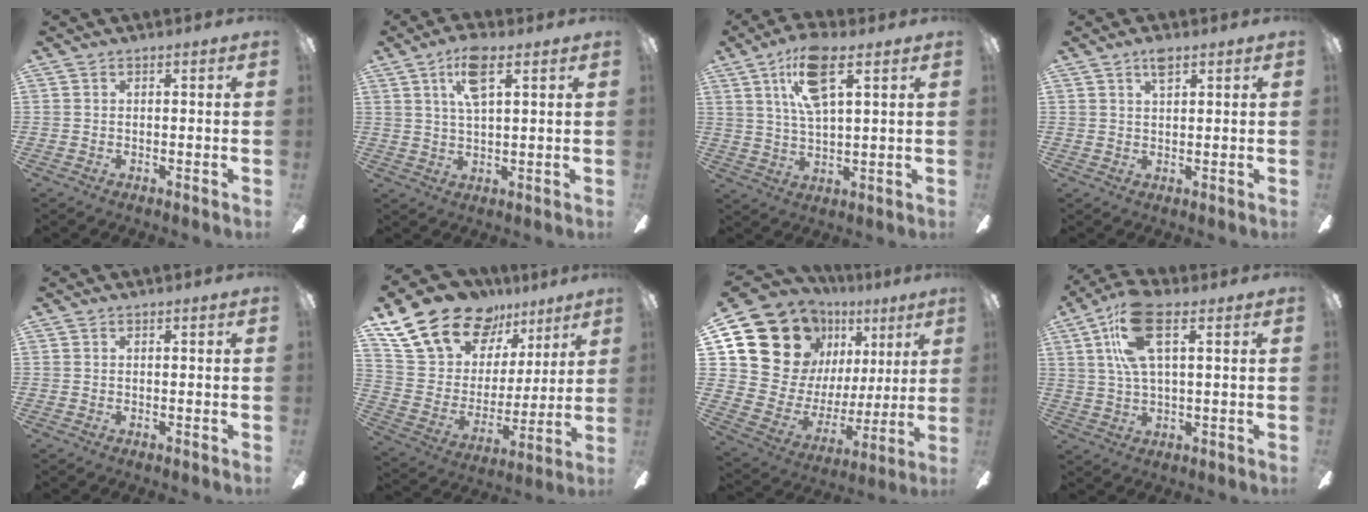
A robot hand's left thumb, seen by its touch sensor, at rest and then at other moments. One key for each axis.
{"total": 7.9, "fx": 4.1, "fy": 2.6, "fz": 6.3, "tx": -0.117, "ty": 0.001, "tz": 0.068}
{"total": 11.7, "fx": 6.1, "fy": 4.0, "fz": 9.1, "tx": -0.162, "ty": -0.002, "tz": 0.105}
{"total": 3.1, "fx": 2.0, "fy": 1.1, "fz": 2.0, "tx": -0.038, "ty": 0.001, "tz": 0.034}
{"total": 0.0}
{"total": 22.0, "fx": 15.0, "fy": 13.1, "fz": 9.3, "tx": -0.172, "ty": -0.088, "tz": 0.288}
{"total": 20.0, "fx": 11.2, "fy": 14.5, "fz": 8.1, "tx": -0.160, "ty": -0.072, "tz": 0.231}
{"total": 14.2, "fx": 5.6, "fy": 5.9, "fz": 11.6, "tx": -0.215, "ty": 0.004, "tz": 0.101}